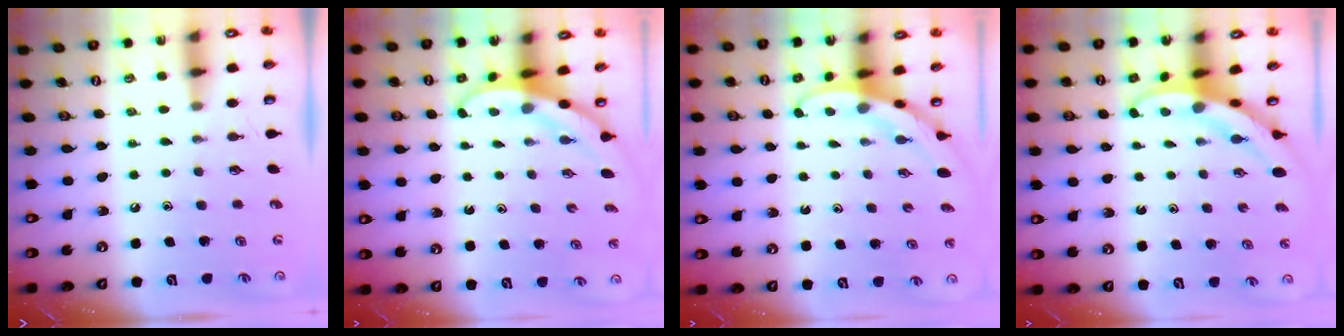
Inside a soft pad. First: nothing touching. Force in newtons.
{"total": 3.0, "press": 3.0, "slide": 0.2}
{"total": 3.0, "press": 3.0, "slide": 0.1}
{"total": 3.3, "press": 3.3, "slide": 0.3}